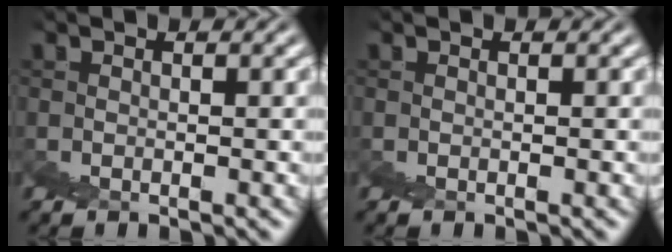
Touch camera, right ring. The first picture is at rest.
{"total": 0.0}